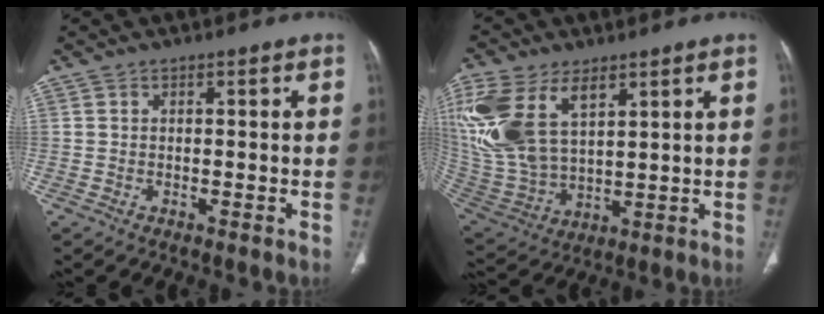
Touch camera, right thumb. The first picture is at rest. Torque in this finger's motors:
{"motor_torque": [1.27, 3.17, 1.32, 1.45, 0.23]}